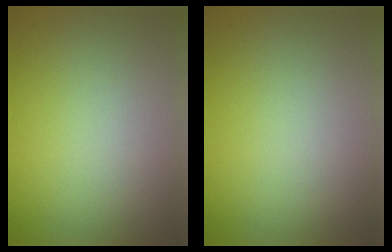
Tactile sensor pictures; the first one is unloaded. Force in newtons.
{"total": 0.0}